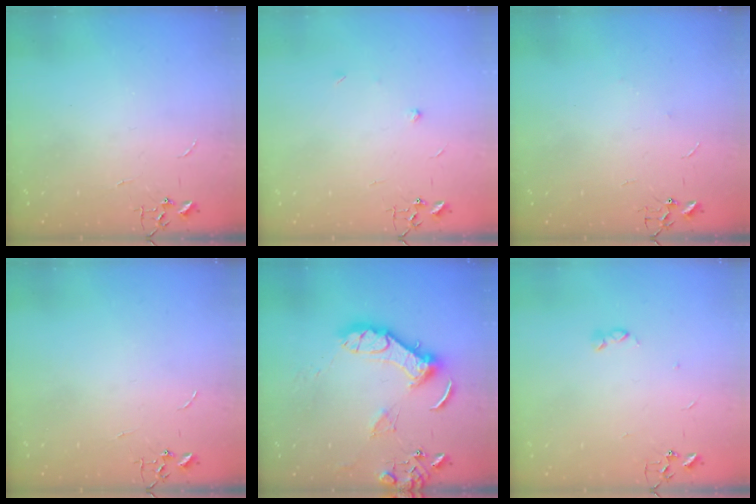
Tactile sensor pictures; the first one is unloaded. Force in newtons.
{"total": 4.8, "press": 4.8, "slide": 0.6}
{"total": 3.3, "press": 3.0, "slide": 1.2}
{"total": 0.0}
{"total": 14.0, "press": 13.9, "slide": 1.8}
{"total": 2.8, "press": 2.7, "slide": 0.5}